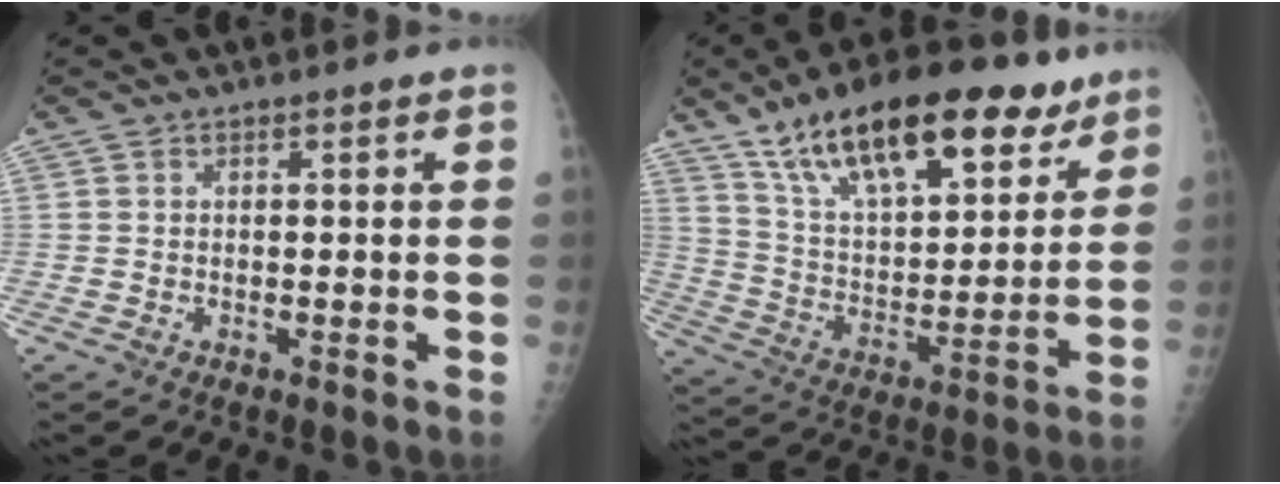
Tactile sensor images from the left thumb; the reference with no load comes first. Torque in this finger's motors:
{"motor_torque": [1.25, 1.30, 1.50, -1.27, 0.17]}